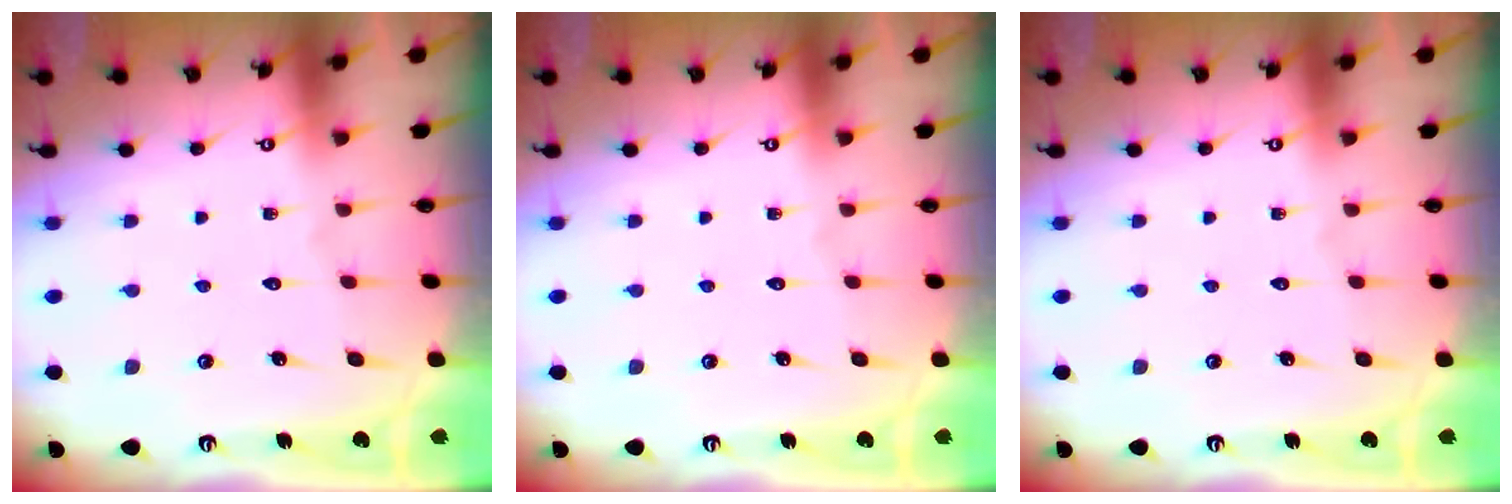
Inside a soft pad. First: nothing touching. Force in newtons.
{"total": 0.0}
{"total": 0.0}